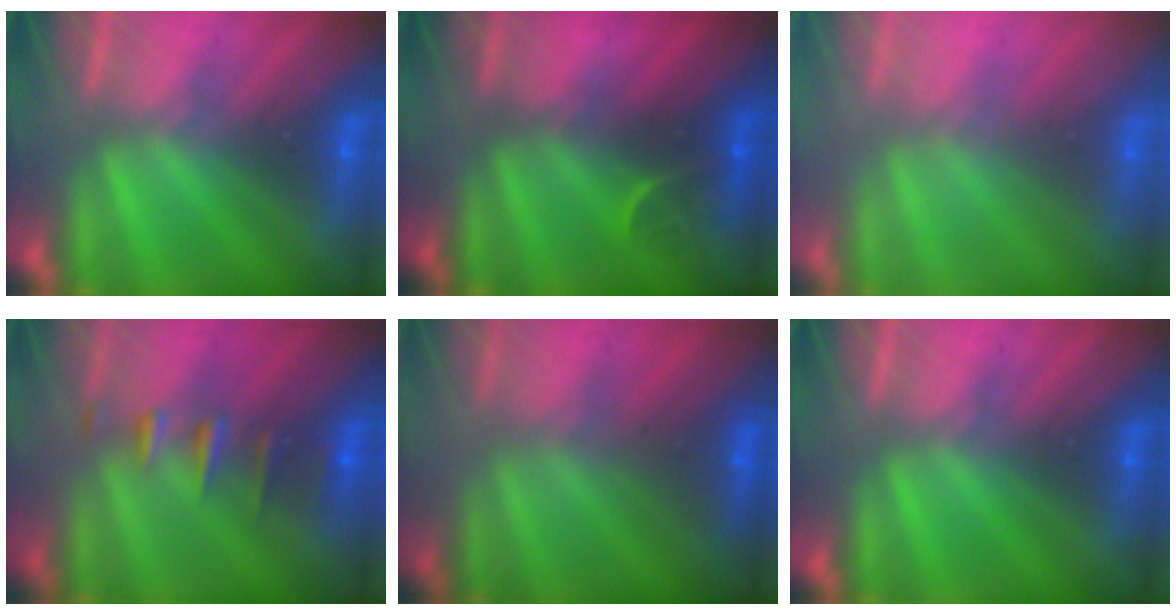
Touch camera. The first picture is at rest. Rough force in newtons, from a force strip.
{"total": 2.8}
{"total": 2.7}
{"total": 2.4}
{"total": 2.4}
{"total": 0.0}